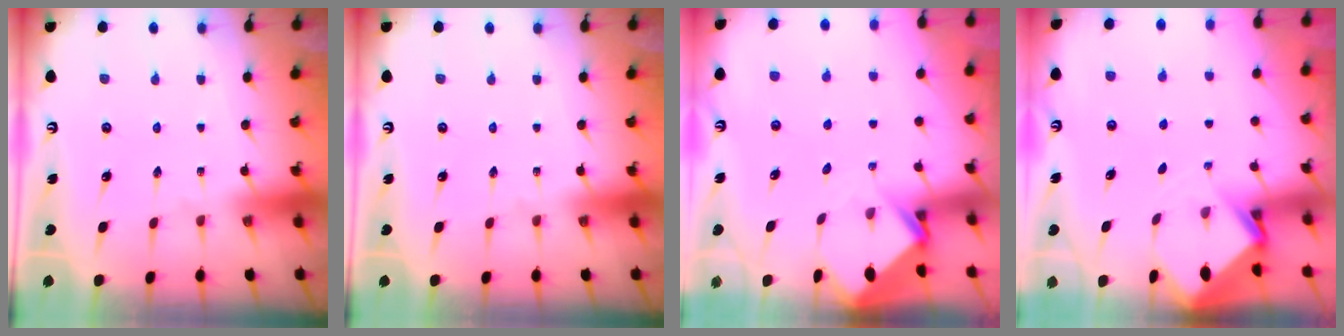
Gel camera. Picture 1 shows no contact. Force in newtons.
{"total": 0.0}
{"total": 3.8, "press": 3.8, "slide": 0.2}
{"total": 2.9, "press": 2.9, "slide": 0.2}